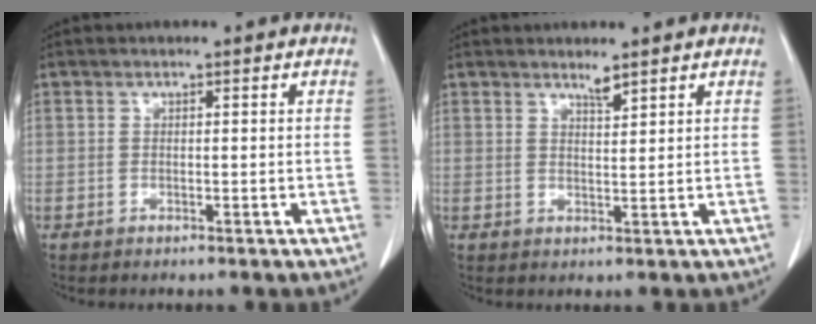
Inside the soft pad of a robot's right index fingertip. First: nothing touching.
{"total": 1.7, "force": [1.5, 0.0, 0.8], "torque": [-0.016, -0.005, 0.030]}